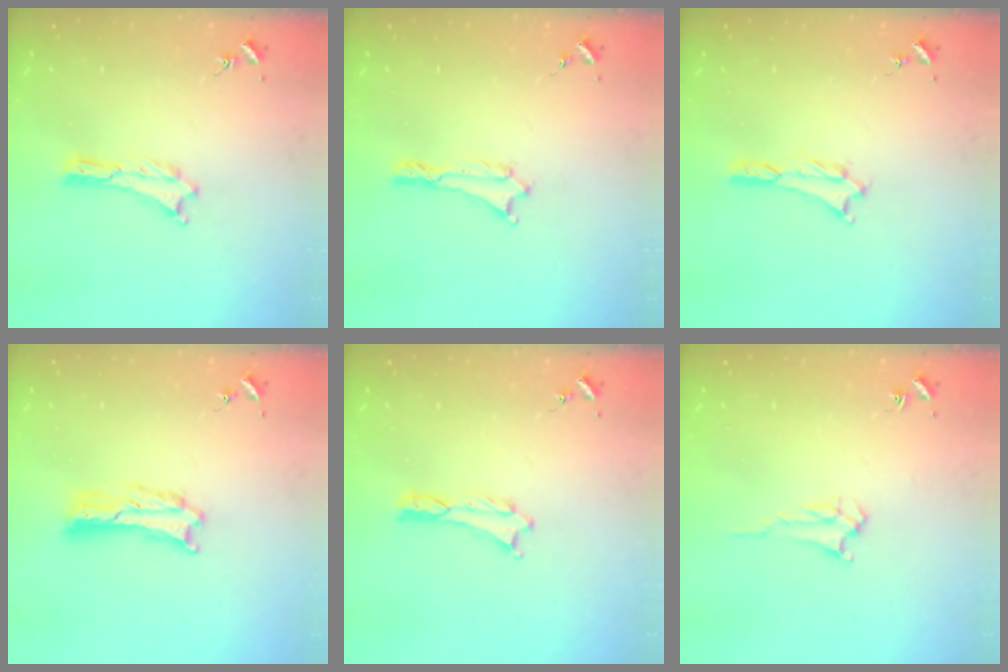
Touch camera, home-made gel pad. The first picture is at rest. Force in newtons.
{"total": 0.0}
{"total": 0.7, "press": 0.7, "slide": 0.3}
{"total": 1.7, "press": 1.7, "slide": 0.3}
{"total": 0.0}
{"total": 2.8, "press": 2.8, "slide": 0.4}